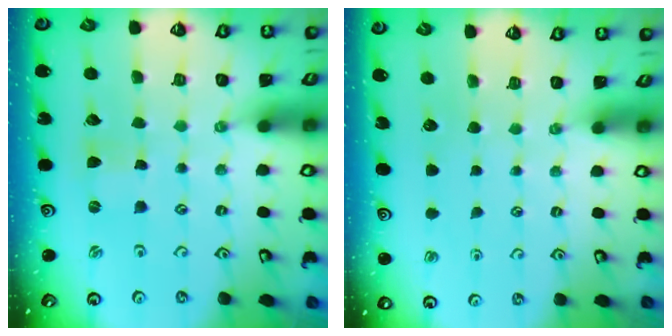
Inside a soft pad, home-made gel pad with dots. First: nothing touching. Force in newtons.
{"total": 0.0}